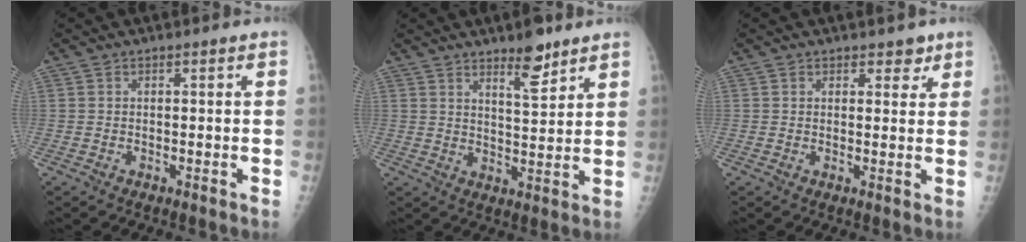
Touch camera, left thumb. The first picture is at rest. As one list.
[{"total": 7.0, "force": [5.0, 2.0, 4.5], "torque": [-0.055, -0.038, 0.078]}, {"total": 2.8, "force": [1.9, 1.8, 1.0], "torque": [0.012, -0.010, 0.024]}]